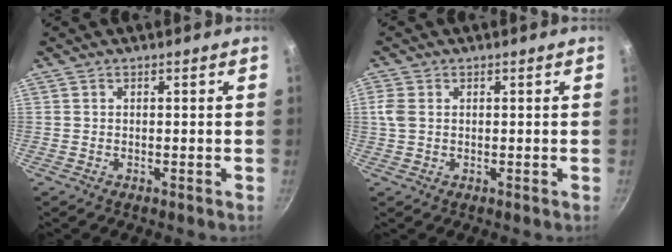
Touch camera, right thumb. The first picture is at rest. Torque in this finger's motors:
{"motor_torque": [-0.28, 0.18, -0.07, -0.09, -0.04]}